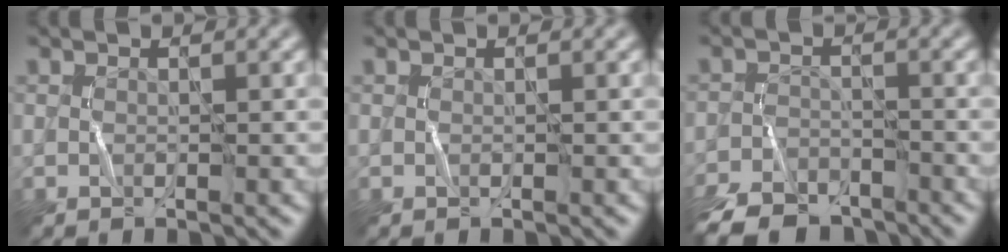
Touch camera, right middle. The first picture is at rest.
{"total": 0.0}
{"total": 7.3, "force": [-6.3, 2.8, 2.5], "torque": [-0.049, -0.024, -0.114]}